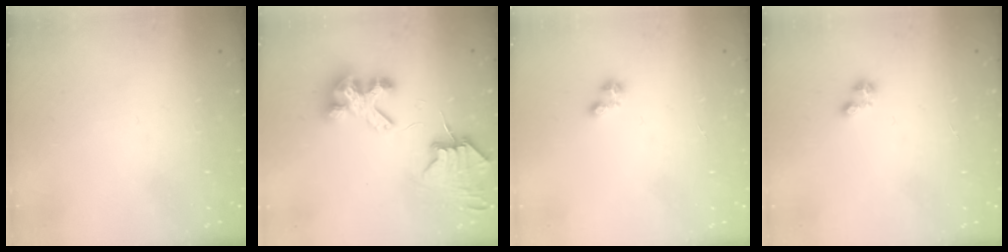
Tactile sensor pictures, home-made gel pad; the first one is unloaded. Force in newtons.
{"total": 6.3, "press": 6.3, "slide": 0.8}
{"total": 1.9, "press": 1.8, "slide": 0.2}
{"total": 1.9, "press": 1.8, "slide": 0.2}